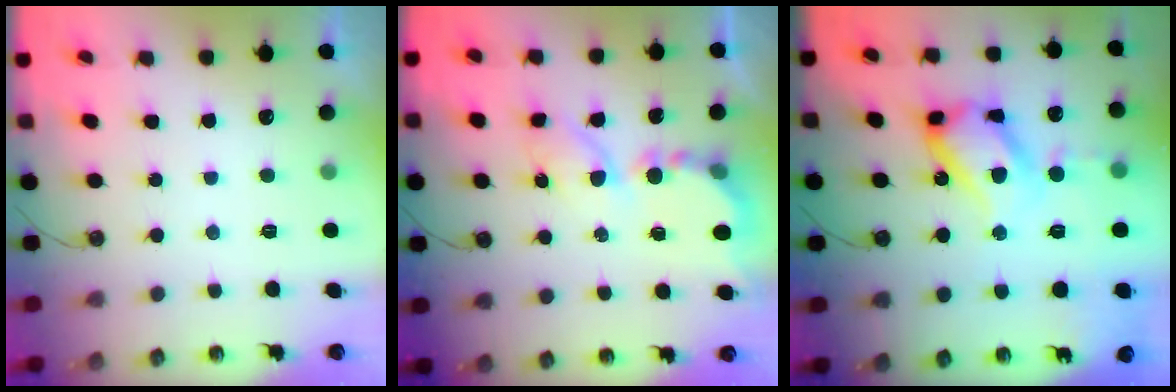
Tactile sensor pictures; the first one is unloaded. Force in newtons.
{"total": 7.3, "press": 7.3, "slide": 0.7}
{"total": 22.7, "press": 22.6, "slide": 2.1}